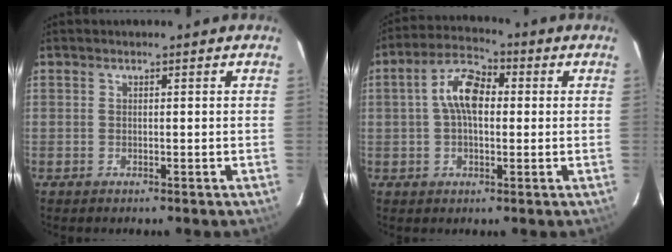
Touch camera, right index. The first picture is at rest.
{"total": 8.5, "force": [0.8, 4.6, 7.1], "torque": [-0.137, 0.024, 0.012]}